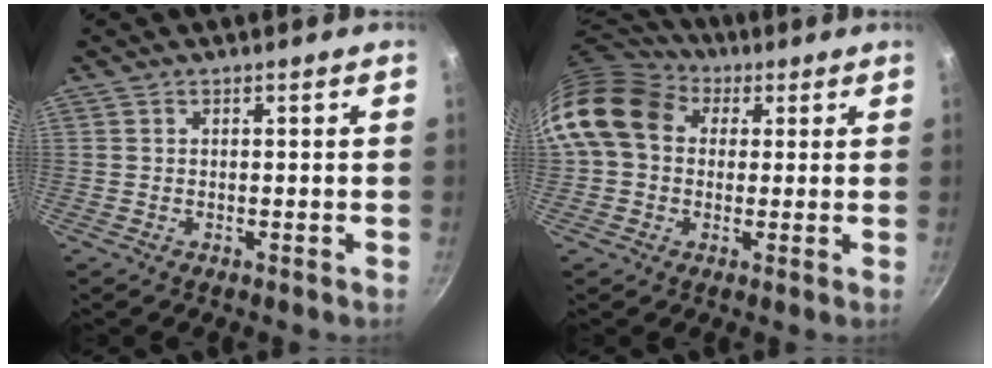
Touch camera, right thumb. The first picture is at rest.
{"total": 14.4, "force": [3.6, 11.3, 8.2], "torque": [-0.134, 0.023, 0.048]}